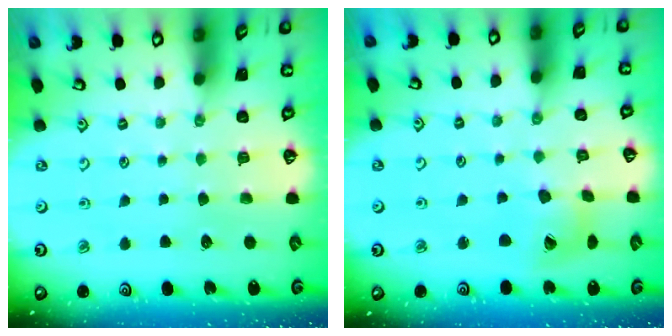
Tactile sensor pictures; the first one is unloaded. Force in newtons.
{"total": 11.7, "press": 11.6, "slide": 1.5}